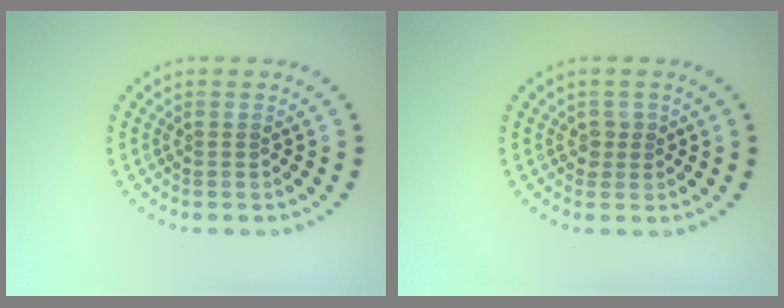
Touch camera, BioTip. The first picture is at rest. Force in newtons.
{"total": 1.4, "press": 1.2, "slide": 0.7}